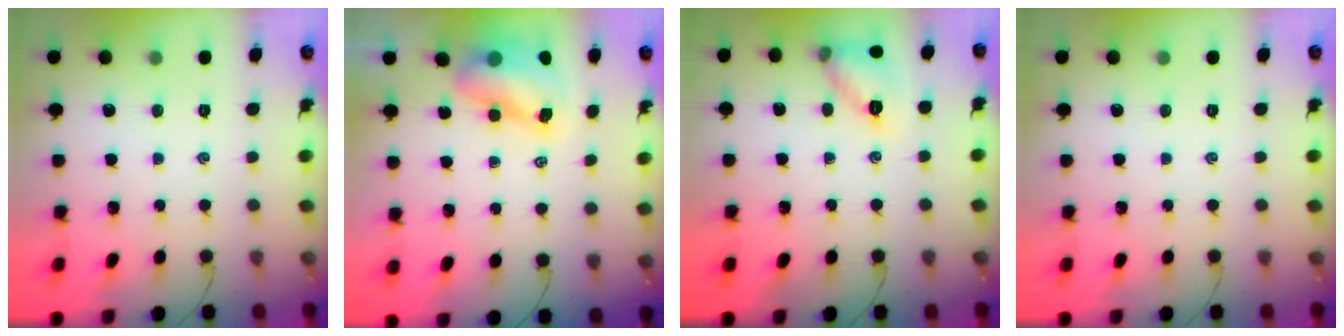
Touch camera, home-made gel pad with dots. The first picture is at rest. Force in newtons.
{"total": 8.0, "press": 7.9, "slide": 1.4}
{"total": 10.5, "press": 10.4, "slide": 0.7}
{"total": 0.0}